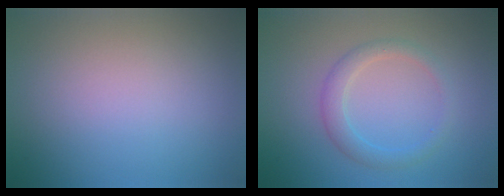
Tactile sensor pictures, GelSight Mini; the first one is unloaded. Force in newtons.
{"total": 2.3, "press": 2.3, "slide": 0.1}